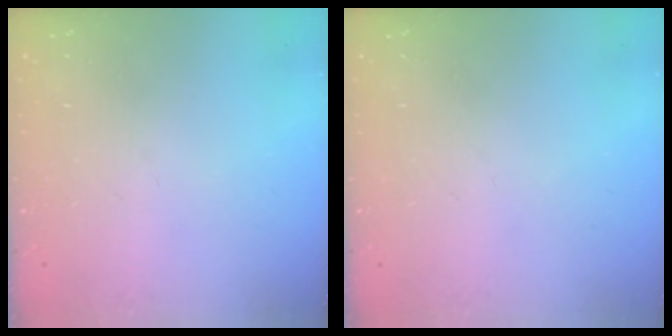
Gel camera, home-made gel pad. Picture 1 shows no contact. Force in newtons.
{"total": 0.0}